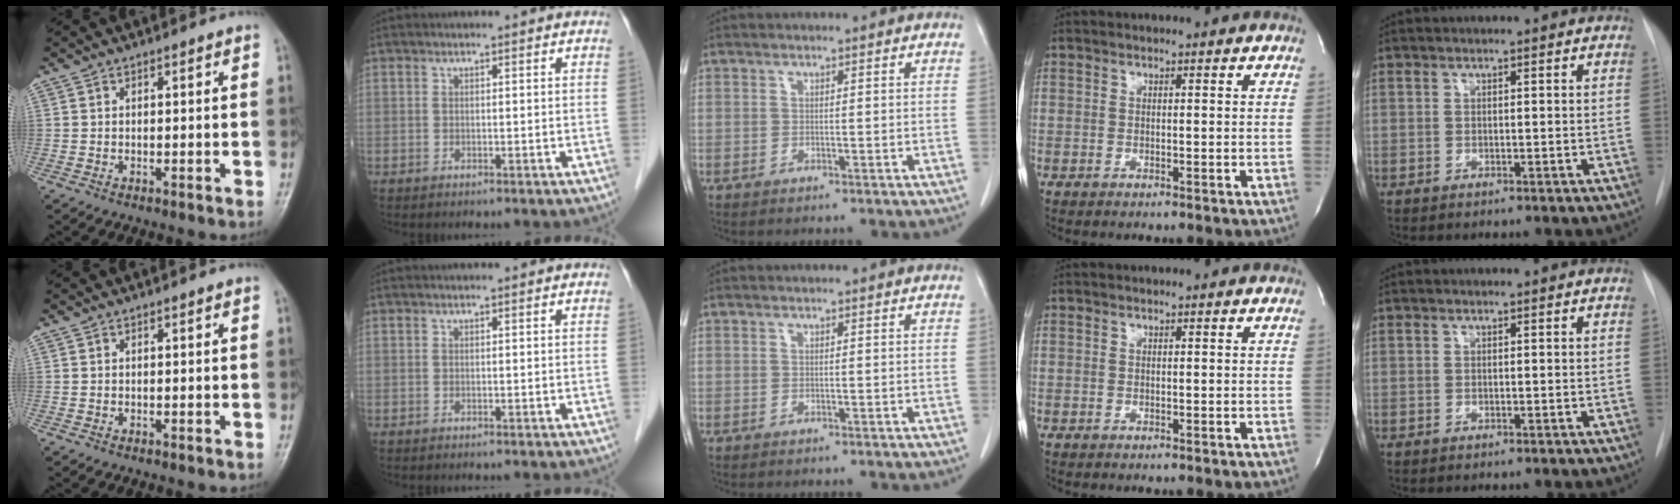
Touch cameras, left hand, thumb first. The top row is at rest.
{}